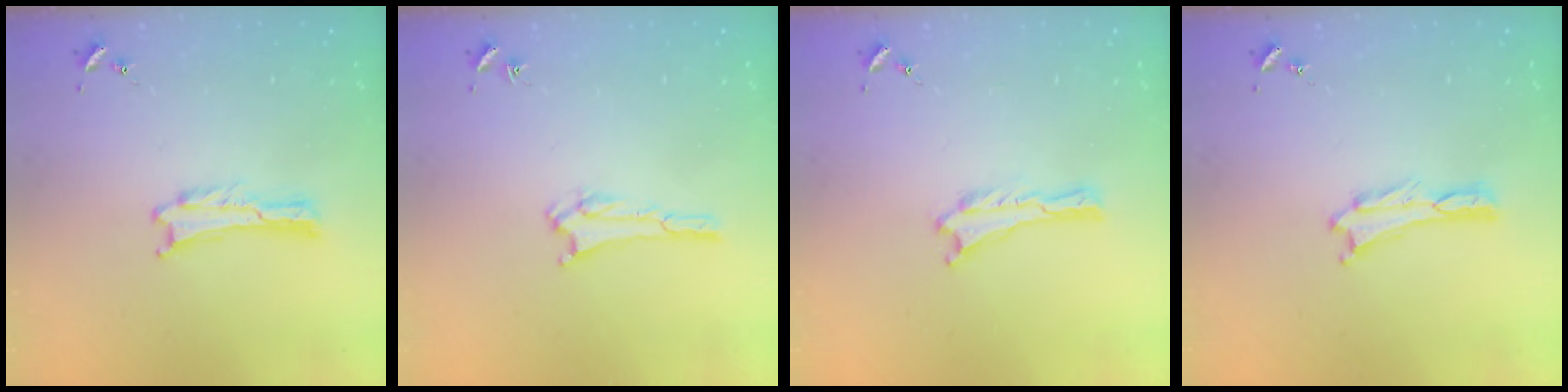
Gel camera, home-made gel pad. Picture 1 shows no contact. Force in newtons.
{"total": 1.8, "press": 1.8, "slide": 0.2}
{"total": 0.0}
{"total": 0.0}